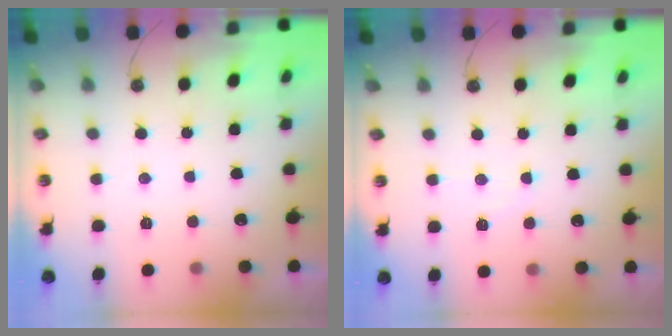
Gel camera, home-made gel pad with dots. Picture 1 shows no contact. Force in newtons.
{"total": 5.1, "press": 5.0, "slide": 0.9}